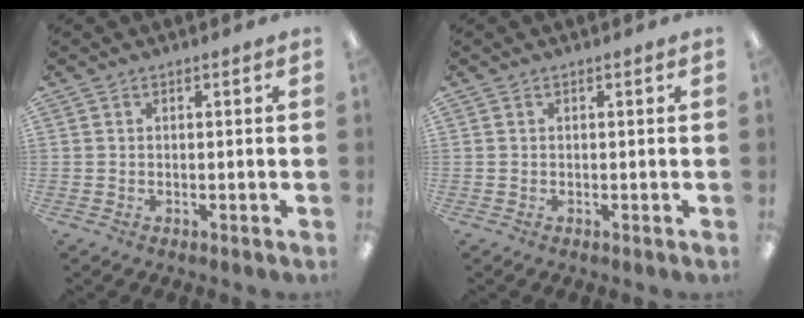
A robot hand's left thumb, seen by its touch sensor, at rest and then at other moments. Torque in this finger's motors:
{"motor_torque": [0.00, 0.00, 0.01, 0.01, 0.00]}